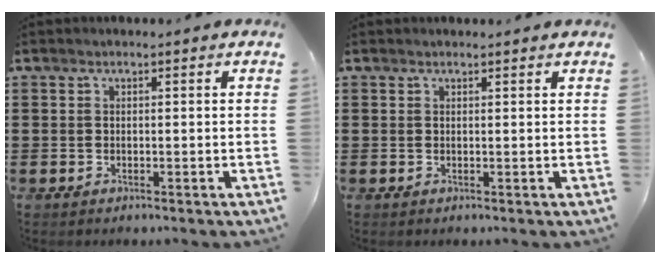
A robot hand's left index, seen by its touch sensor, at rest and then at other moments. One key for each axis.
{"total": 0.5, "fx": 0.5, "fy": 0.0, "fz": 0.2, "tx": -0.005, "ty": -0.001, "tz": 0.010}